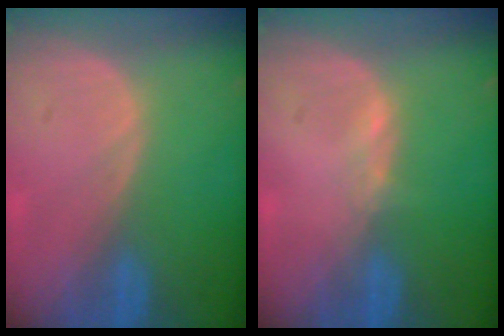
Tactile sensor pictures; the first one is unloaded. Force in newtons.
{"total": 0.7, "press": 0.7, "slide": 0.2}